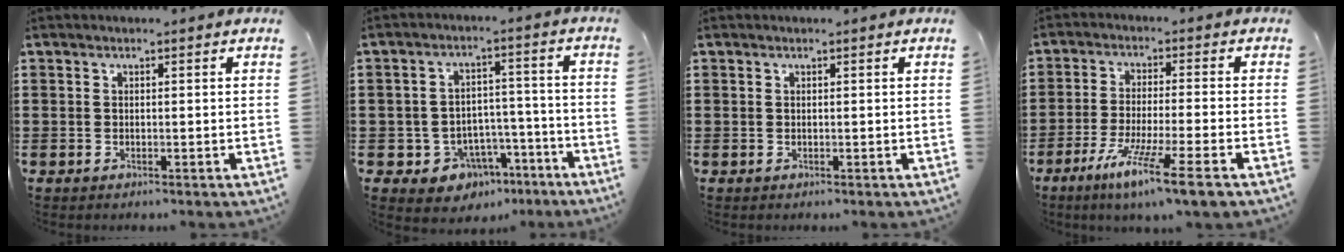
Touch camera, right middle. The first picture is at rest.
{"total": 5.9, "force": [-4.0, 4.2, 1.3], "torque": [-0.038, 0.023, -0.076]}
{"total": 0.0}
{"total": 8.8, "force": [-6.2, -0.2, 6.2], "torque": [-0.118, -0.012, -0.119]}